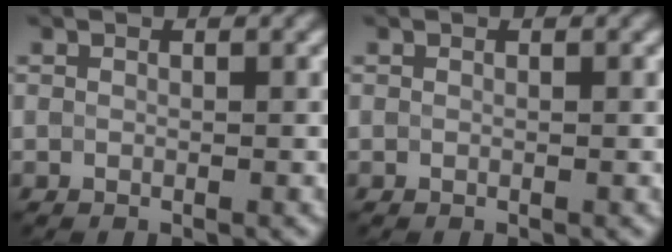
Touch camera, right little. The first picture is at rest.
{"total": 0.0}